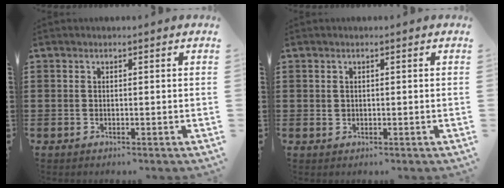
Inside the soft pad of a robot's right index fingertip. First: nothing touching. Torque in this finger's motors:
{"motor_torque": [-0.28, 0.31, 0.00, 0.01]}